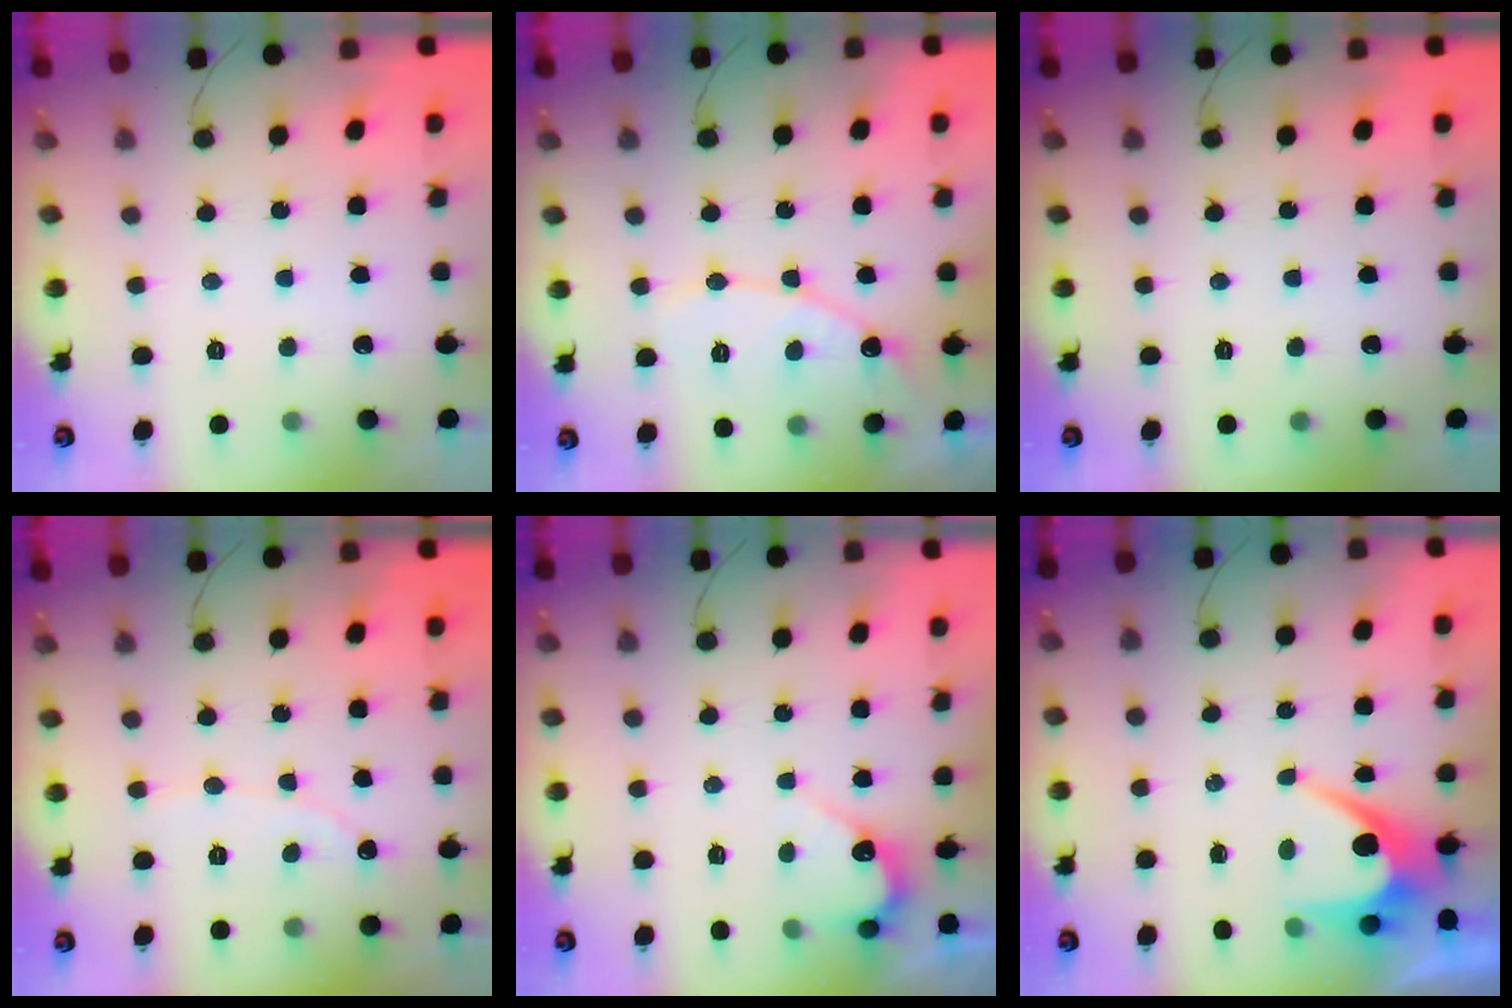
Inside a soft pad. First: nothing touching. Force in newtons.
{"total": 10.4, "press": 10.3, "slide": 0.9}
{"total": 0.0}
{"total": 1.9, "press": 1.9, "slide": 0.1}
{"total": 4.5, "press": 4.4, "slide": 0.4}
{"total": 7.3, "press": 7.3, "slide": 0.3}